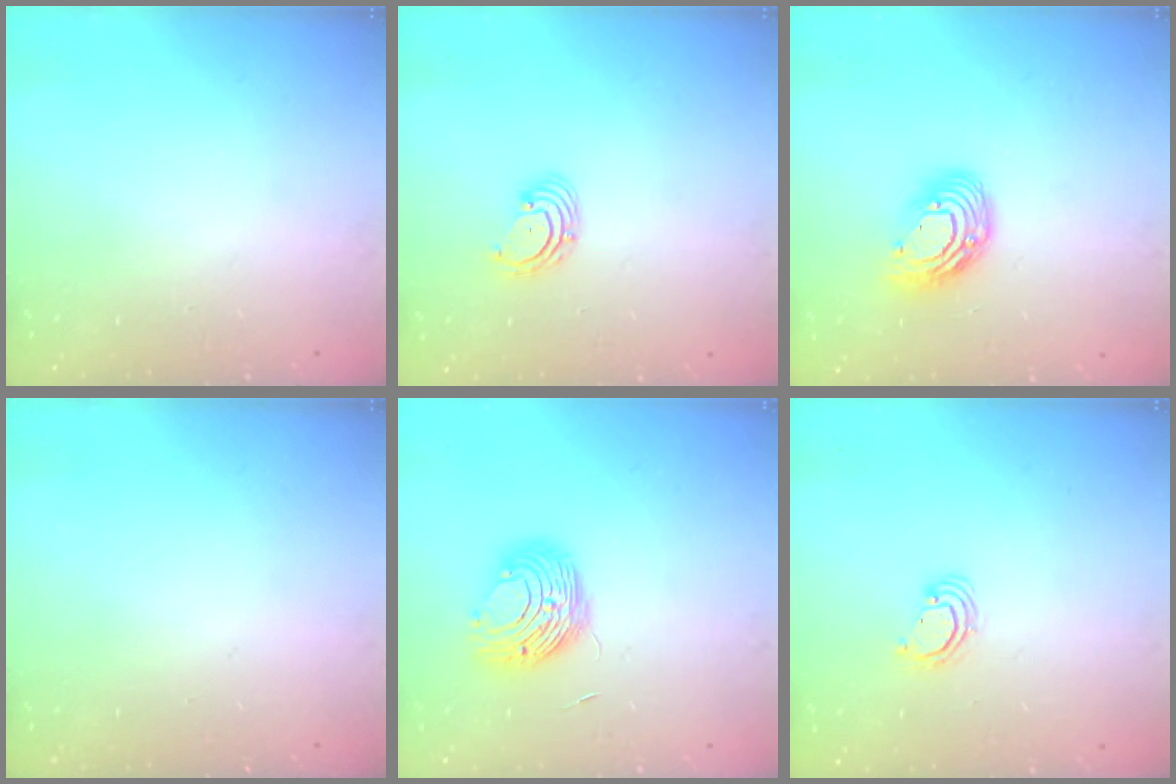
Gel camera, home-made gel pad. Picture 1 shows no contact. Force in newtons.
{"total": 2.9, "press": 2.9, "slide": 0.3}
{"total": 12.2, "press": 12.1, "slide": 1.1}
{"total": 0.0}
{"total": 9.4, "press": 9.4, "slide": 0.3}
{"total": 2.6, "press": 2.6, "slide": 0.1}